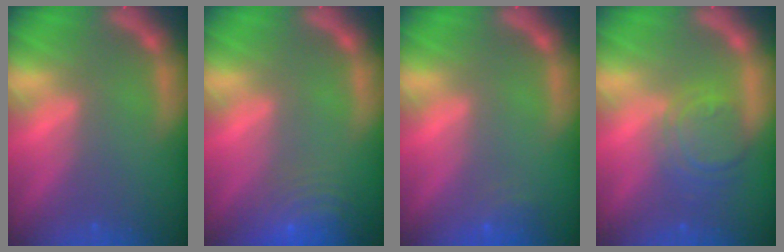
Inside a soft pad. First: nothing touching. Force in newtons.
{"total": 9.1}
{"total": 1.9}
{"total": 5.0}